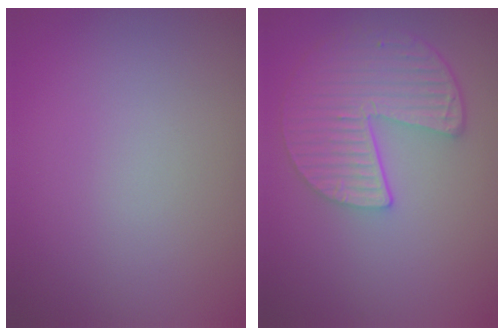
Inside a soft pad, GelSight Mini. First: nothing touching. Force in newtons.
{"total": 5.8, "press": 4.5, "slide": 3.6}